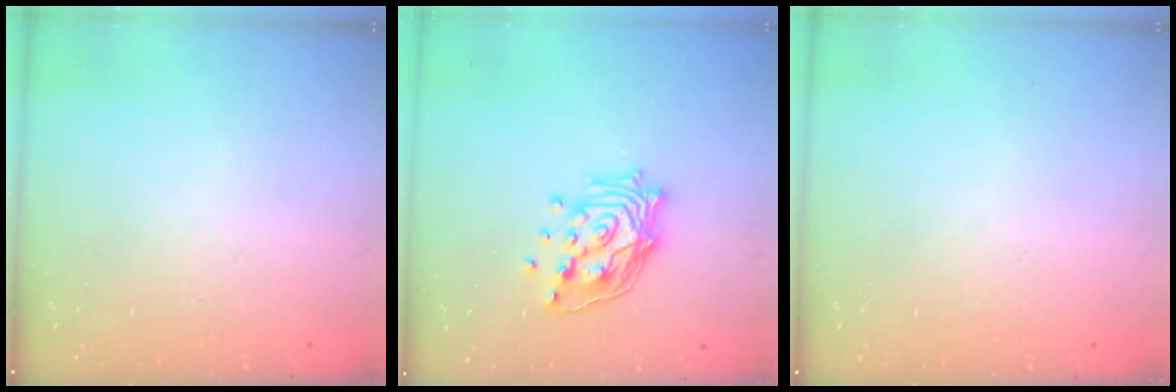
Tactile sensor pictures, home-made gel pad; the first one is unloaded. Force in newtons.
{"total": 14.8, "press": 14.6, "slide": 2.2}
{"total": 0.0}